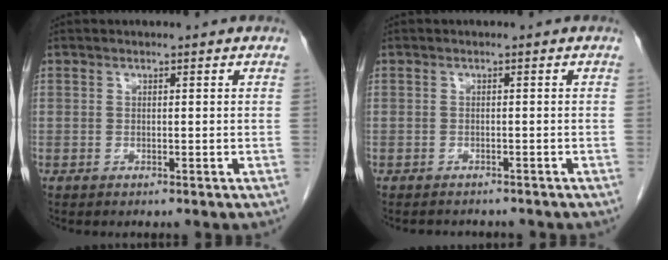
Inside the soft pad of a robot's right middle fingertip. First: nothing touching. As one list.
[{"total": 3.6, "force": [-3.2, 1.2, 0.9], "torque": [-0.011, -0.002, -0.037]}]